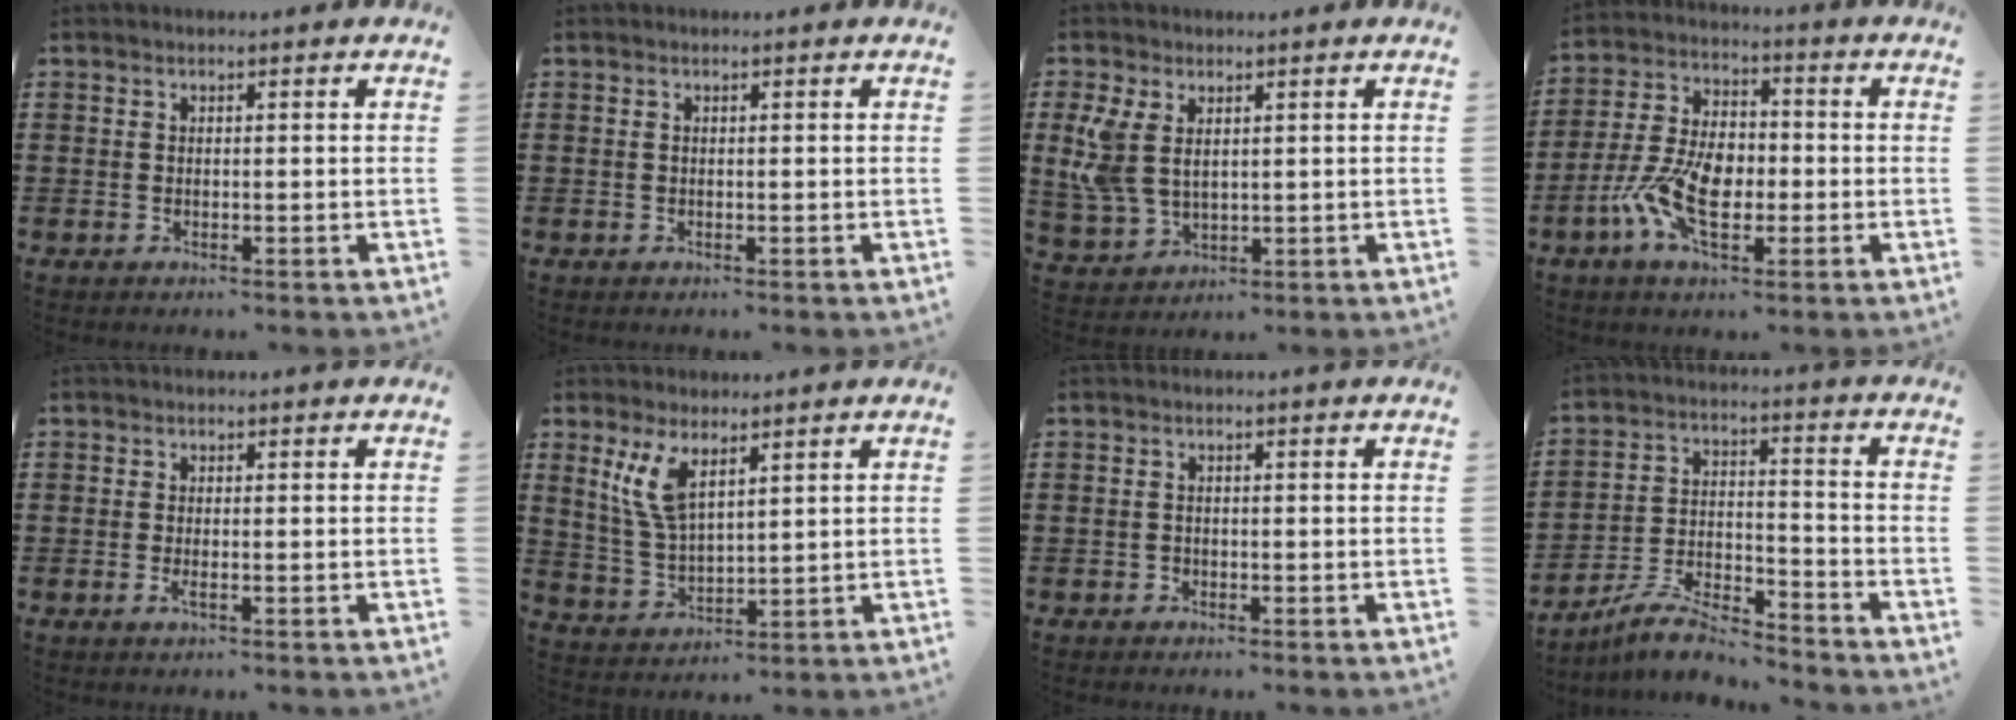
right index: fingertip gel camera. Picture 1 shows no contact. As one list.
[{"total": 0.0}, {"total": 5.0, "force": [1.6, 3.2, 3.5], "torque": [-0.085, 0.005, 0.031]}, {"total": 9.4, "force": [-2.8, 5.5, 7.1], "torque": [-0.172, 0.000, -0.057]}, {"total": 1.2, "force": [-0.4, 0.3, 1.1], "torque": [-0.028, -0.007, -0.008]}, {"total": 6.7, "force": [3.5, 2.6, 5.1], "torque": [-0.116, -0.001, 0.061]}, {"total": 0.7, "force": [-0.4, 0.5, 0.1], "torque": [-0.005, 0.002, -0.010]}, {"total": 7.8, "force": [-7.1, 1.1, 3.0], "torque": [-0.065, 0.013, -0.141]}]